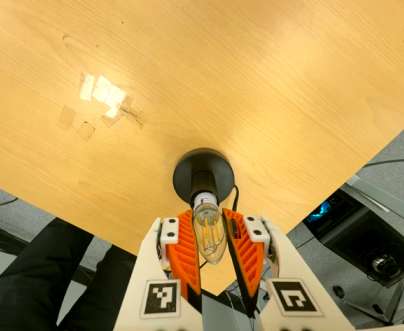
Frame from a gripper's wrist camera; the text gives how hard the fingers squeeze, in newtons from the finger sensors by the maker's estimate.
{"total": 12.8, "left": 12.7, "right": 13.0}